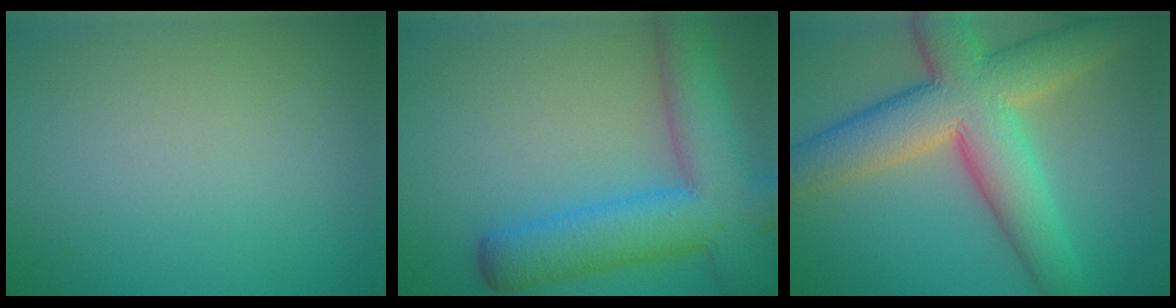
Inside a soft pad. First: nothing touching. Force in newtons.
{"total": 9.4, "press": 9.4, "slide": 0.4}
{"total": 10.5, "press": 10.5, "slide": 0.8}